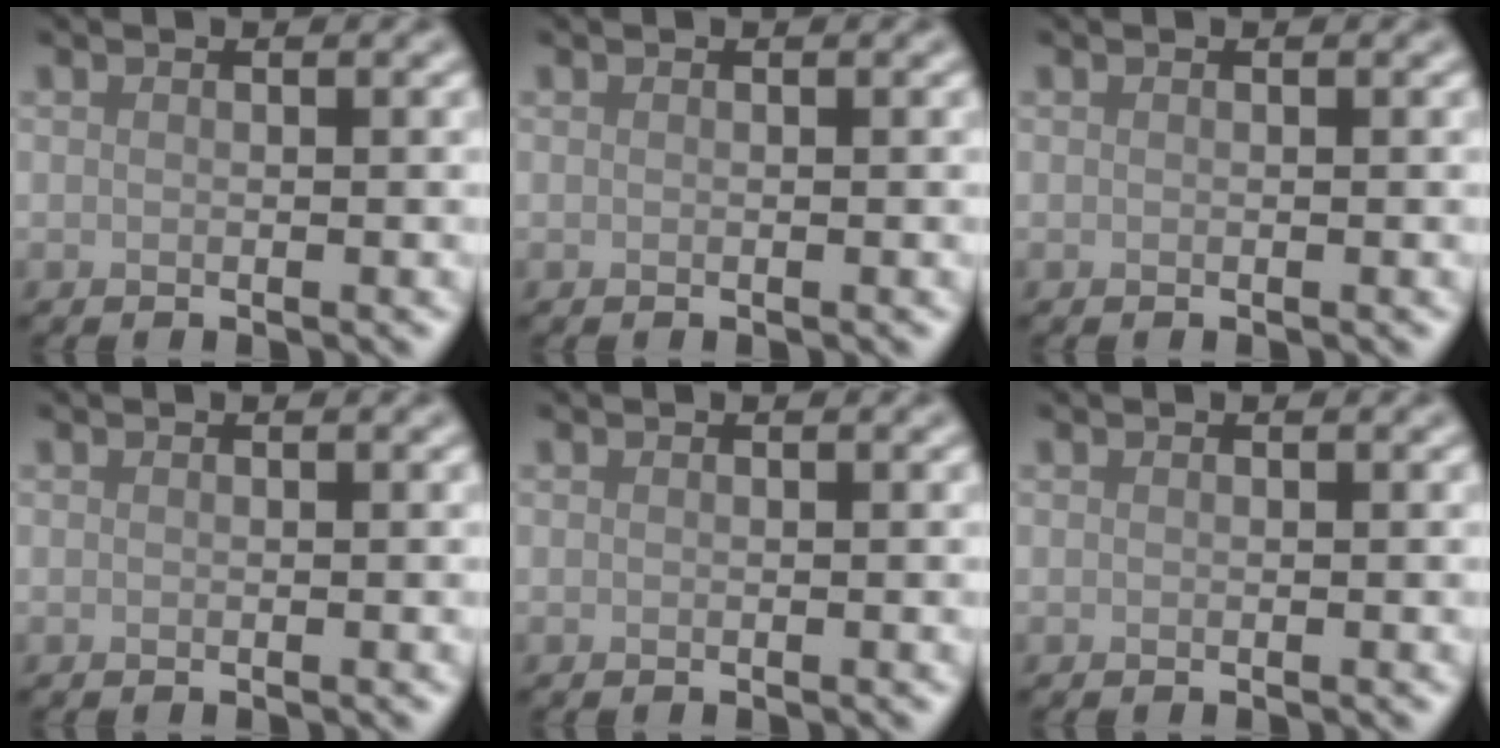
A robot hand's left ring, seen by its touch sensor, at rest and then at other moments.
{"total": 0.0}
{"total": 0.0}
{"total": 0.0}
{"total": 0.0}
{"total": 0.0}